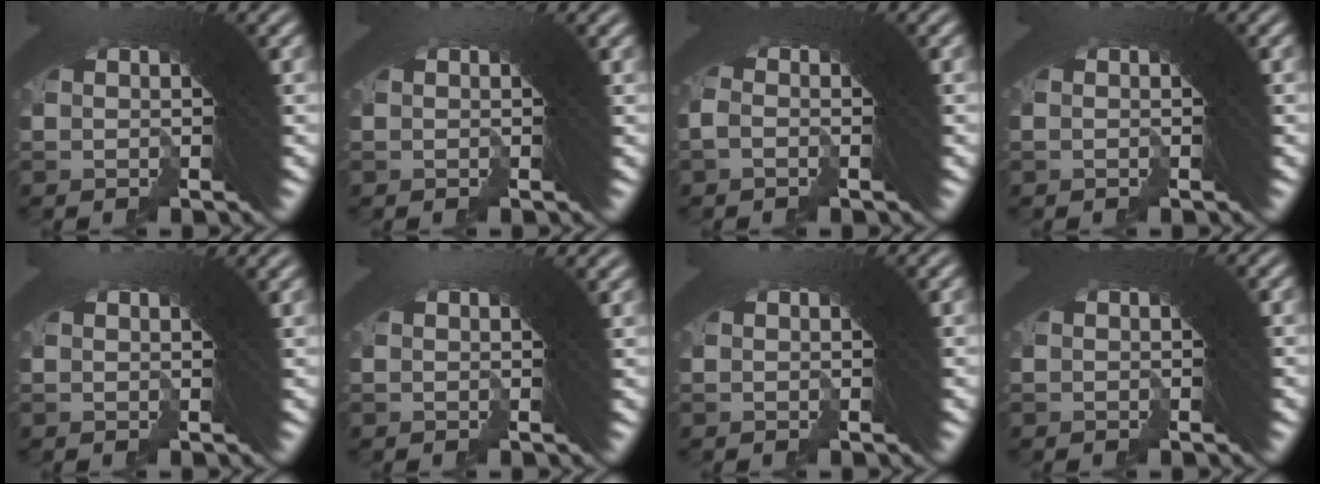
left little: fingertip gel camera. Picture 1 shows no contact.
{"total": 0.8, "force": [0.1, 0.4, 0.7], "torque": [-0.007, -0.001, -0.003]}
{"total": 1.2, "force": [-1.1, -0.4, 0.1], "torque": [-0.004, 0.009, -0.026]}
{"total": 0.8, "force": [-0.5, -0.5, 0.1], "torque": [0.013, 0.018, -0.017]}
{"total": 2.1, "force": [1.6, 0.3, 1.3], "torque": [-0.014, 0.004, 0.021]}
{"total": 2.1, "force": [1.1, 0.8, 1.6], "torque": [-0.015, 0.007, 0.010]}
{"total": 0.7, "force": [0.6, 0.1, 0.3], "torque": [-0.007, 0.001, 0.008]}
{"total": 0.7, "force": [-0.3, 0.6, 0.2], "torque": [-0.013, -0.009, -0.003]}